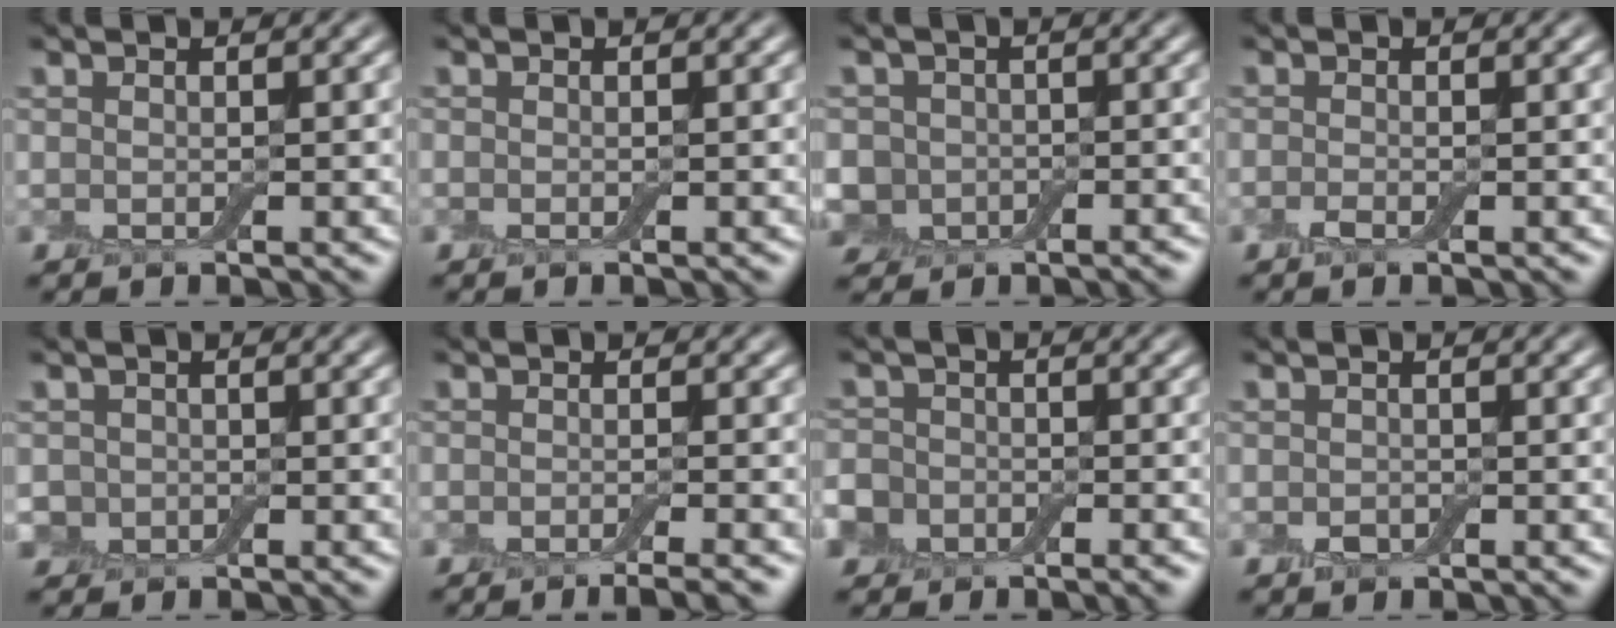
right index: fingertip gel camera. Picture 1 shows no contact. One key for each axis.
{"total": 0.0}
{"total": 5.2, "fx": -1.2, "fy": 4.8, "fz": 1.4, "tx": -0.016, "ty": 0.011, "tz": -0.048}
{"total": 0.9, "fx": -0.5, "fy": 0.4, "fz": 0.6, "tx": -0.016, "ty": -0.001, "tz": -0.012}
{"total": 1.7, "fx": -0.4, "fy": 1.6, "fz": 0.3, "tx": 0.004, "ty": -0.003, "tz": -0.012}
{"total": 2.9, "fx": -2.1, "fy": 0.5, "fz": 1.9, "tx": -0.022, "ty": -0.004, "tz": -0.032}
{"total": 6.4, "fx": -3.6, "fy": 4.9, "fz": 2.0, "tx": -0.021, "ty": -0.011, "tz": -0.081}
{"total": 1.0, "fx": -0.5, "fy": 0.8, "fz": 0.5, "tx": -0.009, "ty": -0.002, "tz": -0.011}